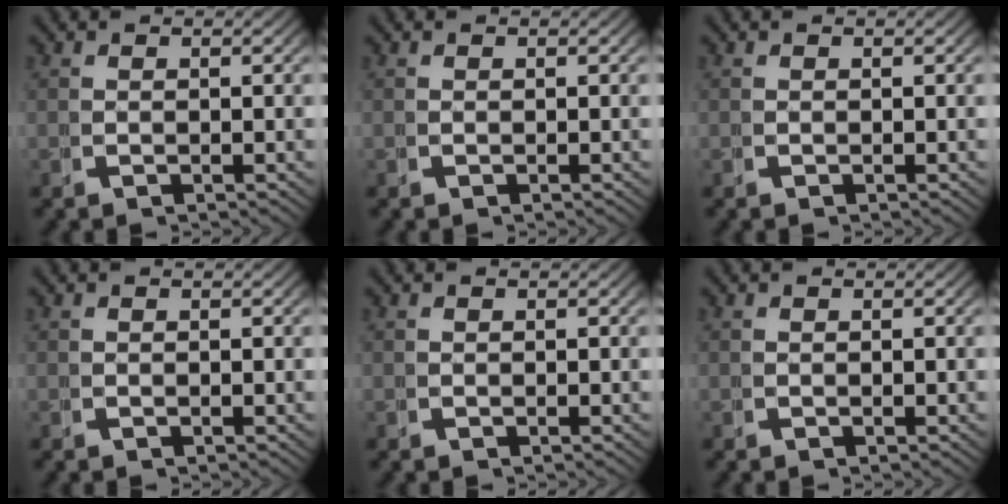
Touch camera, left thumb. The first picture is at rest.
{"total": 0.0}
{"total": 0.0}
{"total": 0.0}
{"total": 0.0}
{"total": 0.0}